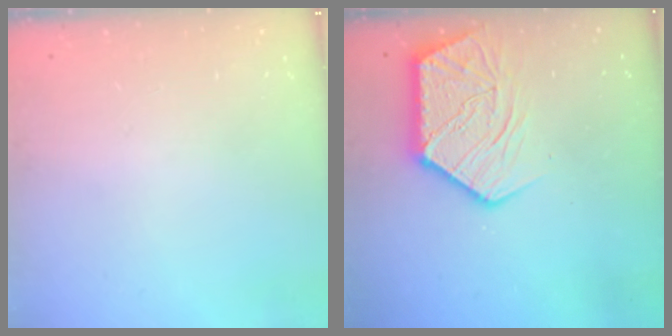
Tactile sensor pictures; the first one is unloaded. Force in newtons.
{"total": 14.6, "press": 14.5, "slide": 1.5}